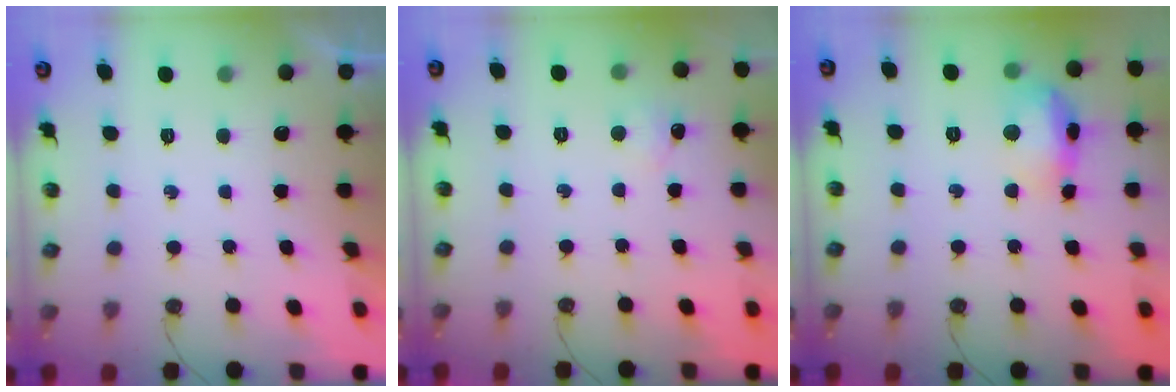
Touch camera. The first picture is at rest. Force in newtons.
{"total": 4.4, "press": 4.4, "slide": 0.6}
{"total": 13.8, "press": 13.8, "slide": 1.0}